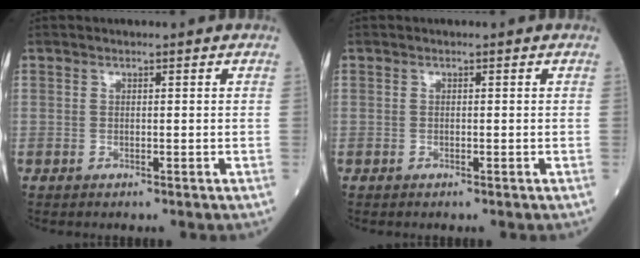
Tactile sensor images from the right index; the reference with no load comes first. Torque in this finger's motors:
{"motor_torque": [0.05, -0.01, -0.01, -0.01]}